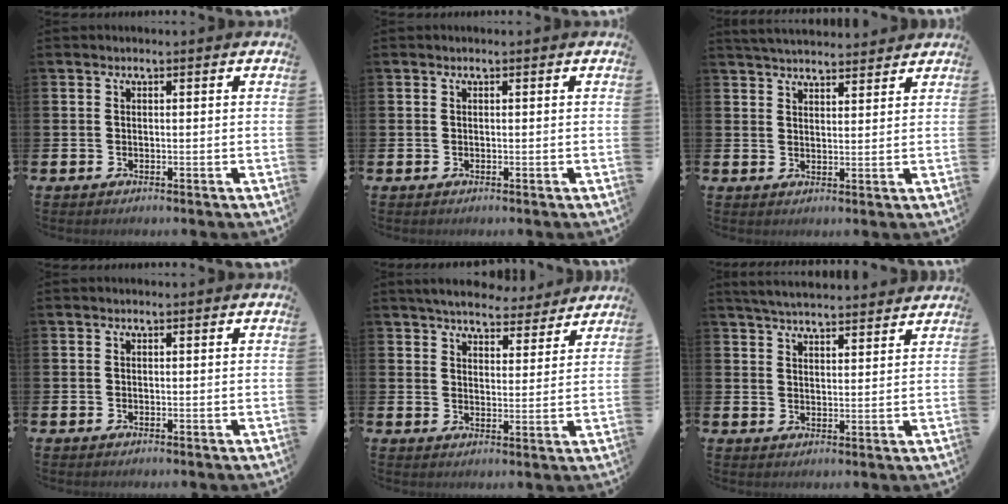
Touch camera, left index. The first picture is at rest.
{"total": 0.0}
{"total": 3.9, "force": [3.8, 0.5, 0.3], "torque": [-0.012, -0.017, 0.071]}
{"total": 0.0}
{"total": 5.8, "force": [5.6, 1.3, 1.0], "torque": [-0.030, -0.032, 0.097]}
{"total": 4.8, "force": [4.7, 0.2, 0.7], "torque": [-0.024, -0.025, 0.085]}